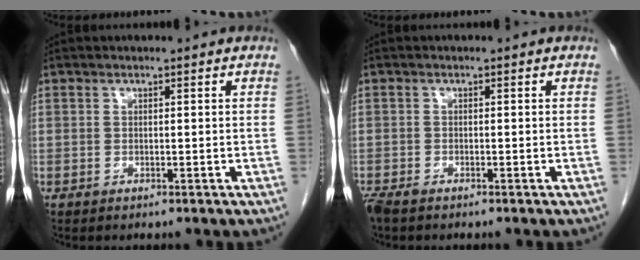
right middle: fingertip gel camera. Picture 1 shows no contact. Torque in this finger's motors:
{"motor_torque": [0.23, -0.13, 0.00, 0.00]}